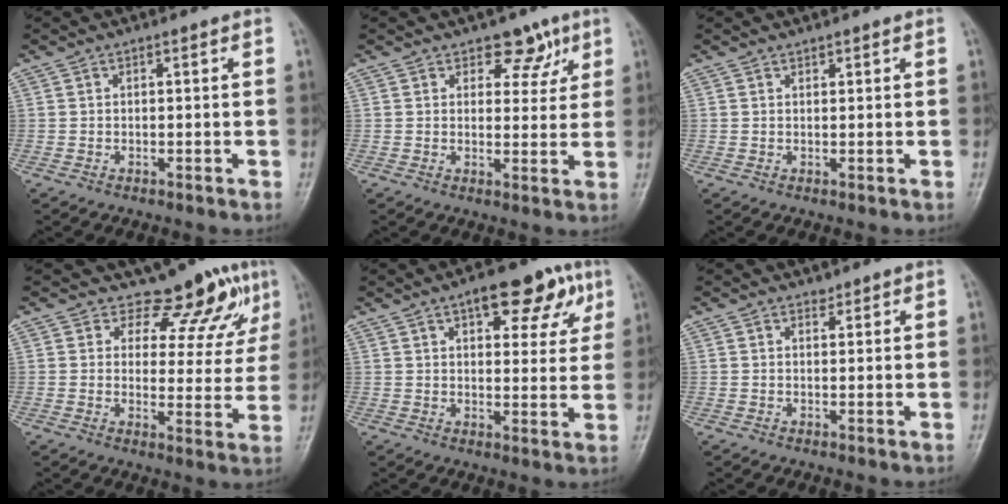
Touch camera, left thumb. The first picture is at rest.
{"total": 5.5, "force": [3.3, 3.5, 2.6], "torque": [0.004, -0.016, 0.043]}
{"total": 0.7, "force": [0.6, 0.2, 0.1], "torque": [0.000, -0.006, 0.010]}
{"total": 9.1, "force": [7.3, 4.1, 3.5], "torque": [-0.015, -0.058, 0.086]}
{"total": 12.6, "force": [6.6, 5.5, 9.2], "torque": [-0.077, -0.013, 0.083]}
{"total": 1.1, "force": [1.0, 0.6, 0.1], "torque": [0.006, -0.008, 0.013]}